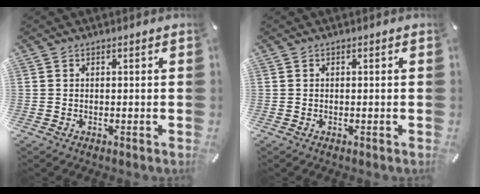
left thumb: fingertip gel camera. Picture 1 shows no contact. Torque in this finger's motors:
{"motor_torque": [0.00, 0.00, -0.01, 0.01, 0.00]}